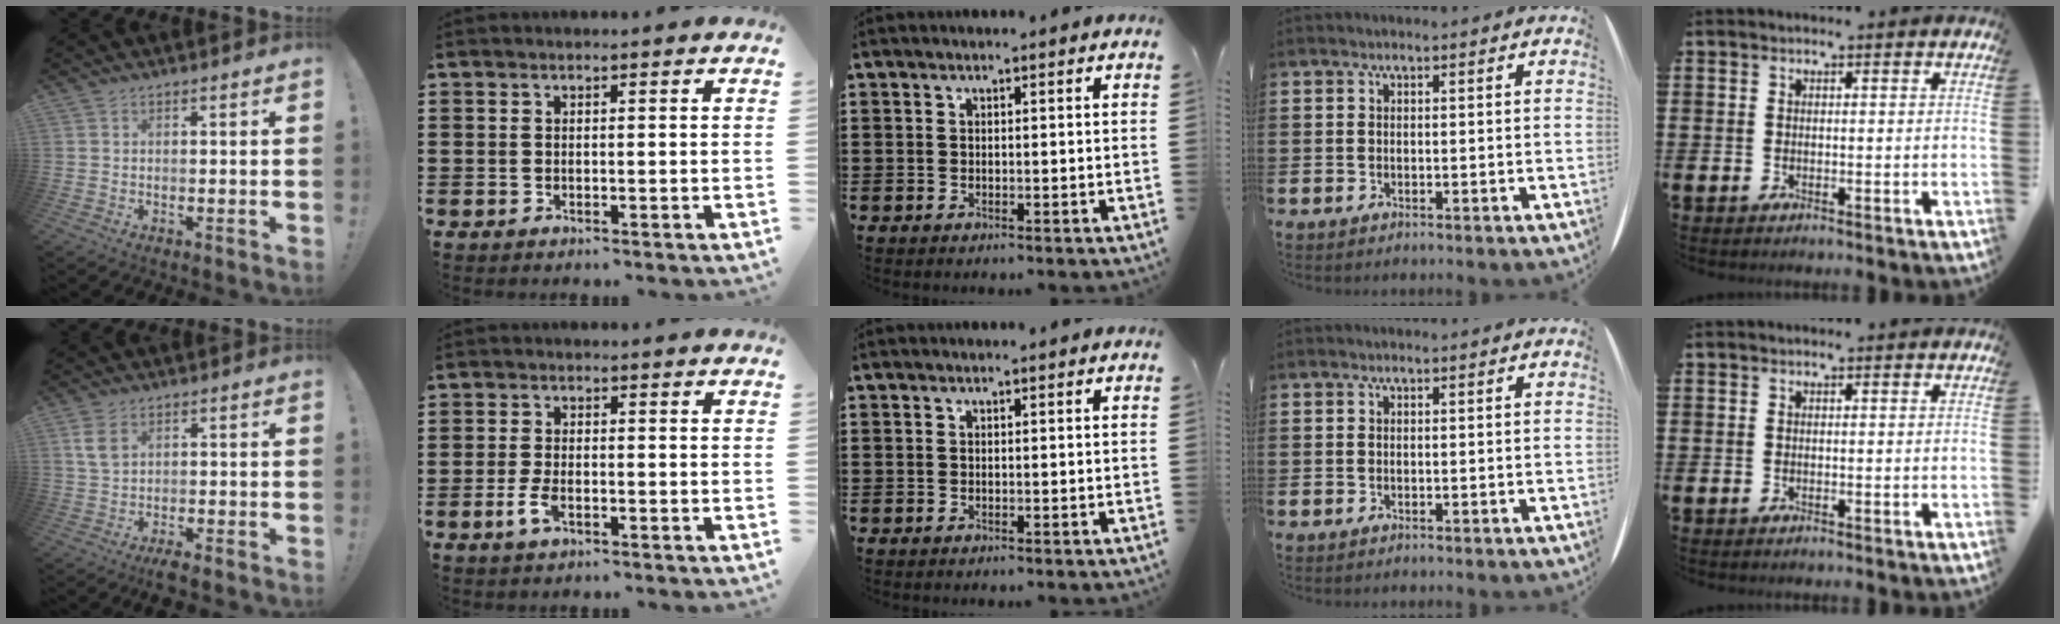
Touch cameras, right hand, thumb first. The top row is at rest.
{"thumb": {"total": 4.7, "force": [-0.7, 2.3, 4.0], "torque": [-0.089, 0.002, -0.013]}, "index": {"total": 3.2, "force": [-1.2, 1.5, 2.5], "torque": [-0.067, -0.004, -0.029]}}